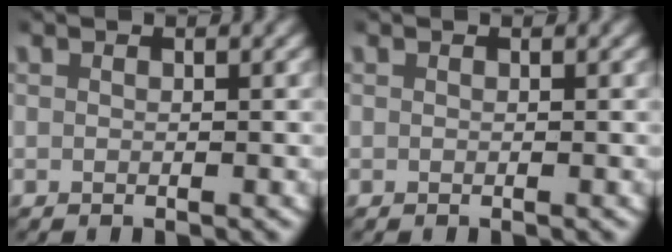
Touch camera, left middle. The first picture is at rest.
{"total": 0.0}